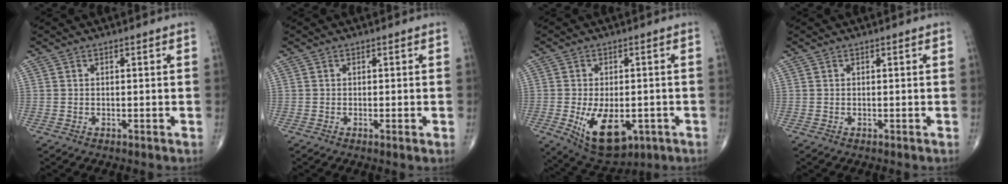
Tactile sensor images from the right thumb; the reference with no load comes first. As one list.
[{"total": 1.1, "force": [-0.2, 0.0, 1.0], "torque": [-0.016, -0.003, -0.003]}, {"total": 12.4, "force": [-3.7, 6.9, 9.6], "torque": [-0.141, -0.002, -0.037]}, {"total": 0.0}]